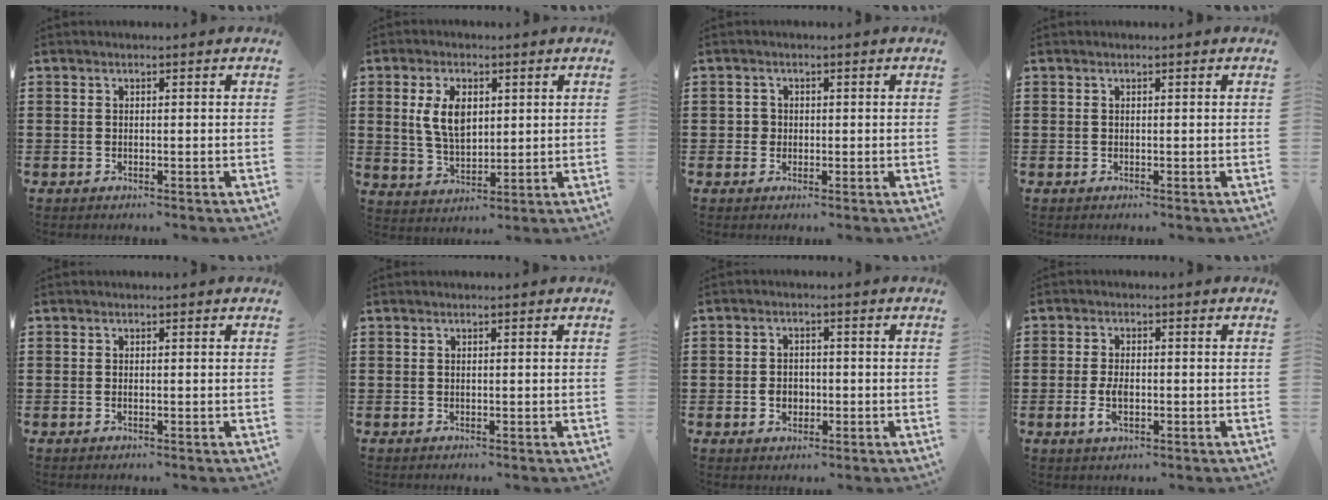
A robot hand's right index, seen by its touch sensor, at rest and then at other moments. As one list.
[{"total": 7.0, "force": [1.6, 3.9, 5.5], "torque": [-0.117, 0.007, 0.024]}, {"total": 1.4, "force": [-0.1, 1.3, 0.4], "torque": [-0.012, 0.006, -0.005]}, {"total": 0.0}, {"total": 0.0}, {"total": 0.0}, {"total": 3.0, "force": [-0.7, 2.3, 1.7], "torque": [-0.039, 0.003, -0.016]}, {"total": 3.9, "force": [-1.0, 1.8, 3.3], "torque": [-0.081, -0.005, -0.022]}]